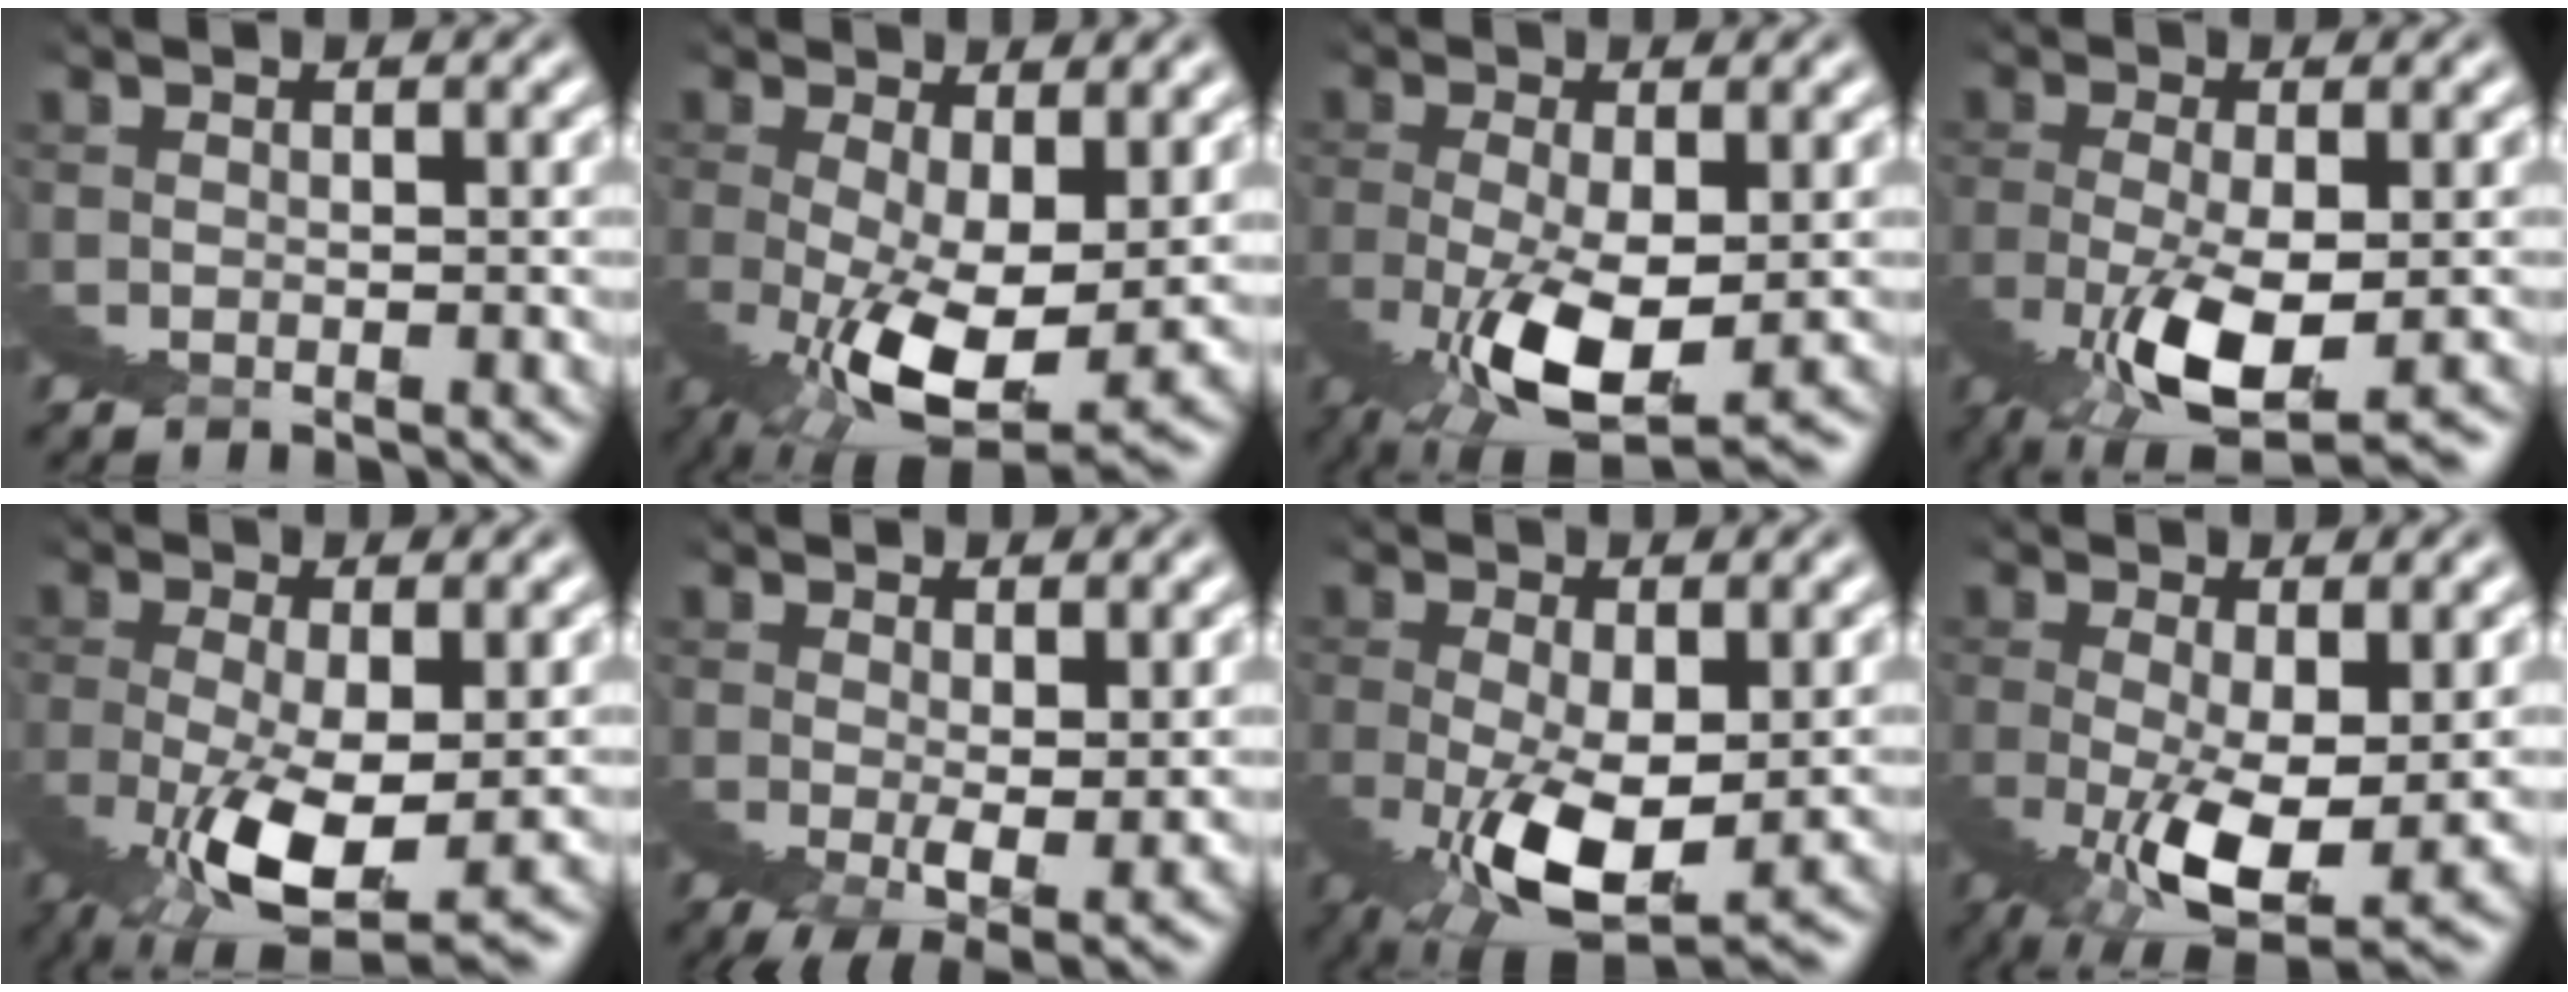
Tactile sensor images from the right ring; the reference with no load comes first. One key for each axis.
{"total": 4.8, "fx": -0.1, "fy": -0.2, "fz": 4.8, "tx": -0.053, "ty": 0.016, "tz": -0.010}
{"total": 4.9, "fx": -1.9, "fy": -0.6, "fz": 4.4, "tx": -0.053, "ty": 0.011, "tz": -0.030}
{"total": 4.6, "fx": -1.9, "fy": -0.7, "fz": 4.2, "tx": -0.051, "ty": 0.017, "tz": -0.034}
{"total": 4.6, "fx": -1.4, "fy": -1.0, "fz": 4.3, "tx": -0.052, "ty": 0.019, "tz": -0.031}
{"total": 2.8, "fx": 2.0, "fy": -1.0, "fz": 1.6, "tx": 0.009, "ty": 0.032, "tz": 0.016}
{"total": 4.7, "fx": -1.1, "fy": -0.2, "fz": 4.6, "tx": -0.048, "ty": 0.015, "tz": -0.020}
{"total": 4.4, "fx": -0.1, "fy": -1.4, "fz": 4.1, "tx": -0.038, "ty": 0.027, "tz": -0.015}